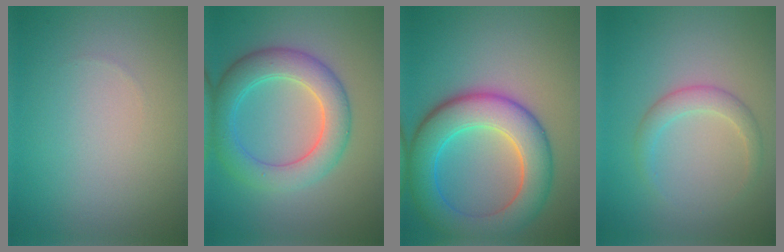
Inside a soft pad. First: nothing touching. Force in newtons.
{"total": 5.8, "press": 5.8, "slide": 0.2}
{"total": 8.5, "press": 8.5, "slide": 0.5}
{"total": 2.0, "press": 2.0, "slide": 0.1}